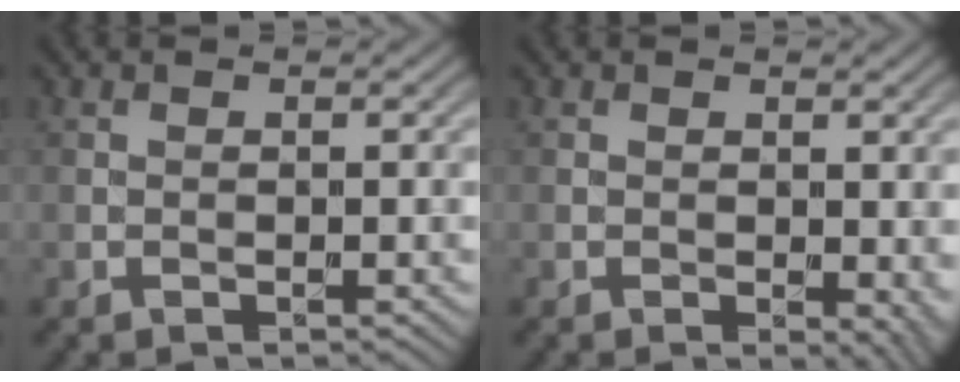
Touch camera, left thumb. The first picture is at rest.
{"total": 2.8, "force": [-0.2, 1.5, 2.4], "torque": [-0.024, -0.007, -0.001]}